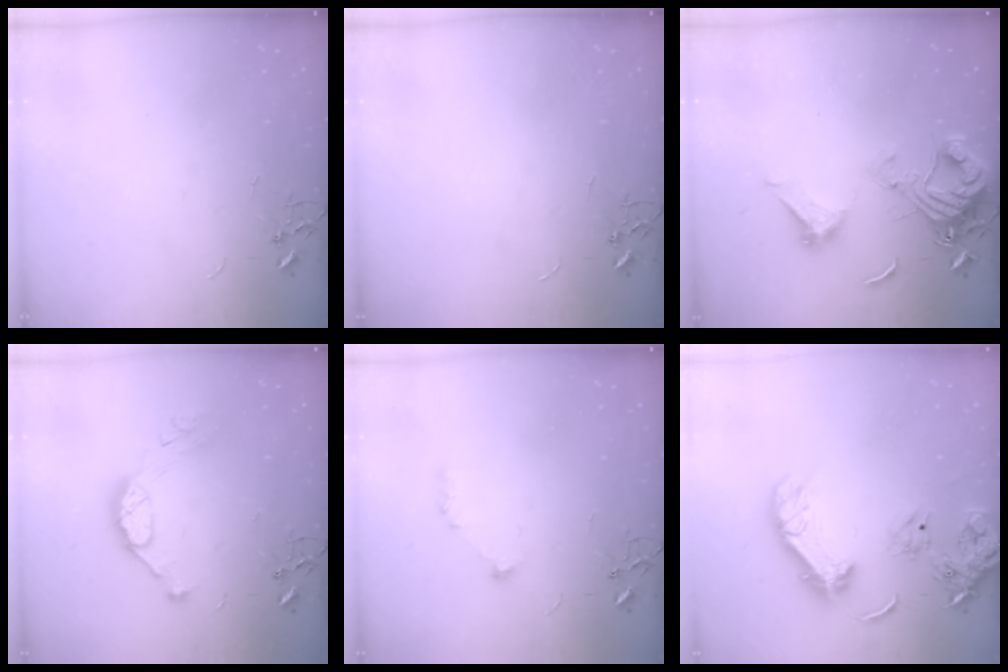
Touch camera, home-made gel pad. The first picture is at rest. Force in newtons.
{"total": 0.0}
{"total": 15.3, "press": 15.3, "slide": 1.6}
{"total": 10.8, "press": 10.7, "slide": 0.8}
{"total": 6.6, "press": 6.6, "slide": 0.8}
{"total": 16.0, "press": 15.9, "slide": 1.7}